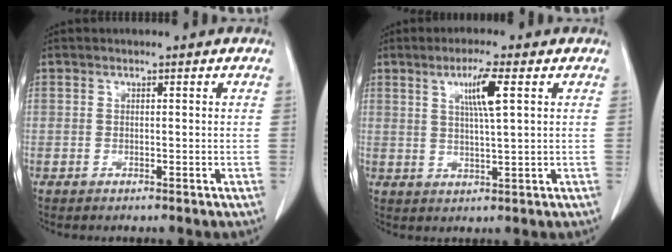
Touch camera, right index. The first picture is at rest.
{"total": 5.9, "force": [2.3, 0.9, 5.4], "torque": [-0.094, 0.003, 0.040]}